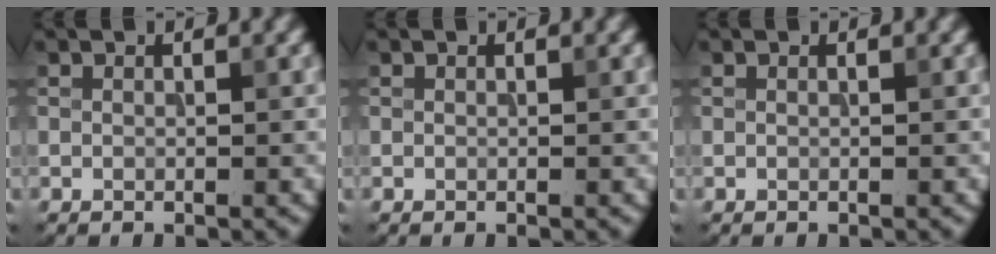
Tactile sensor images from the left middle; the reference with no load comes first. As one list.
[{"total": 0.0}, {"total": 0.0}]